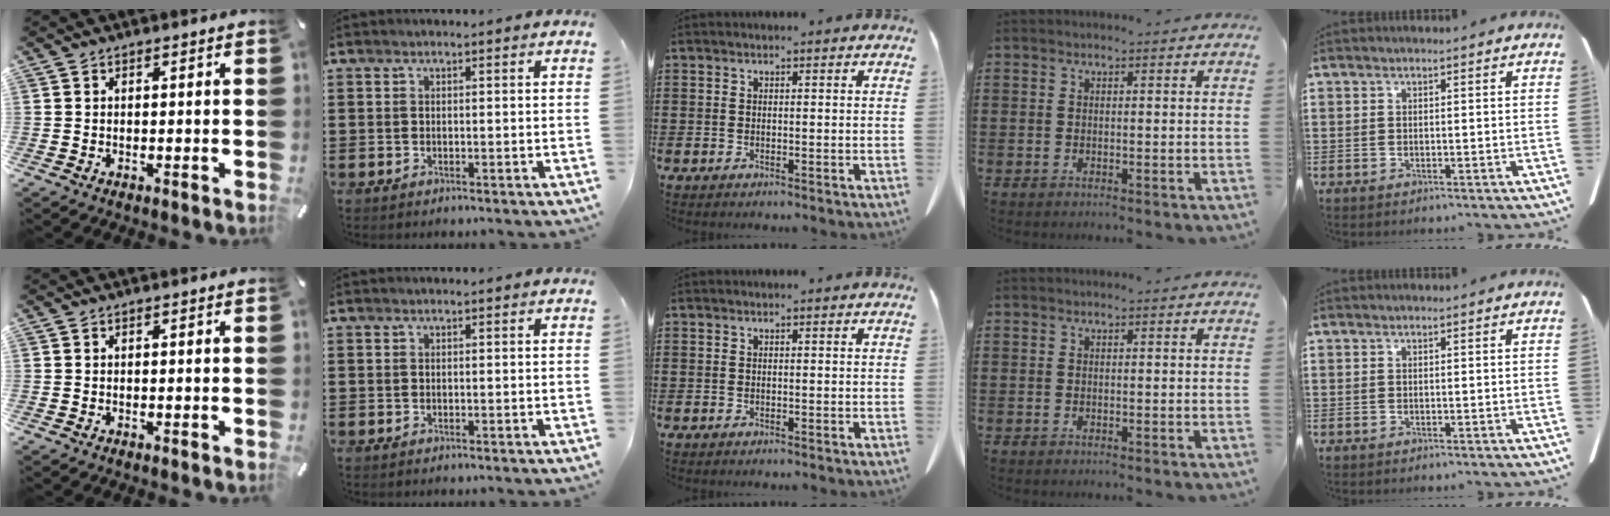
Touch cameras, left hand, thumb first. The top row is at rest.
{}